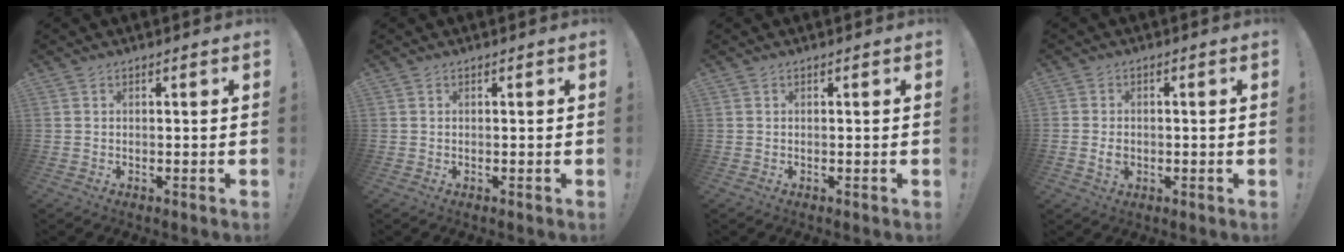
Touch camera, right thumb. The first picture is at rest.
{"total": 0.0}
{"total": 0.0}
{"total": 2.9, "force": [-0.7, 2.2, 1.8], "torque": [-0.024, 0.000, -0.013]}